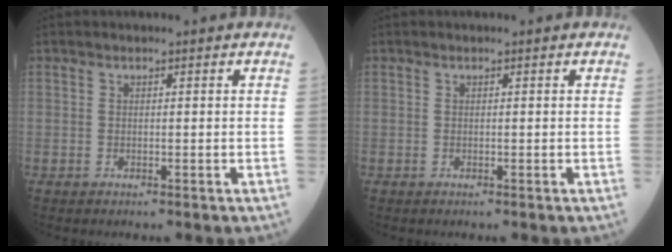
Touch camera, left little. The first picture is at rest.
{"total": 0.0}